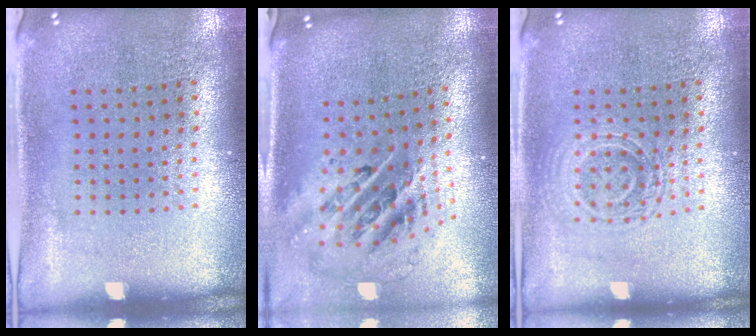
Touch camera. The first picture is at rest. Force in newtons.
{"total": 2.5, "press": 1.7, "slide": 1.8}
{"total": 2.3, "press": 2.2, "slide": 0.5}